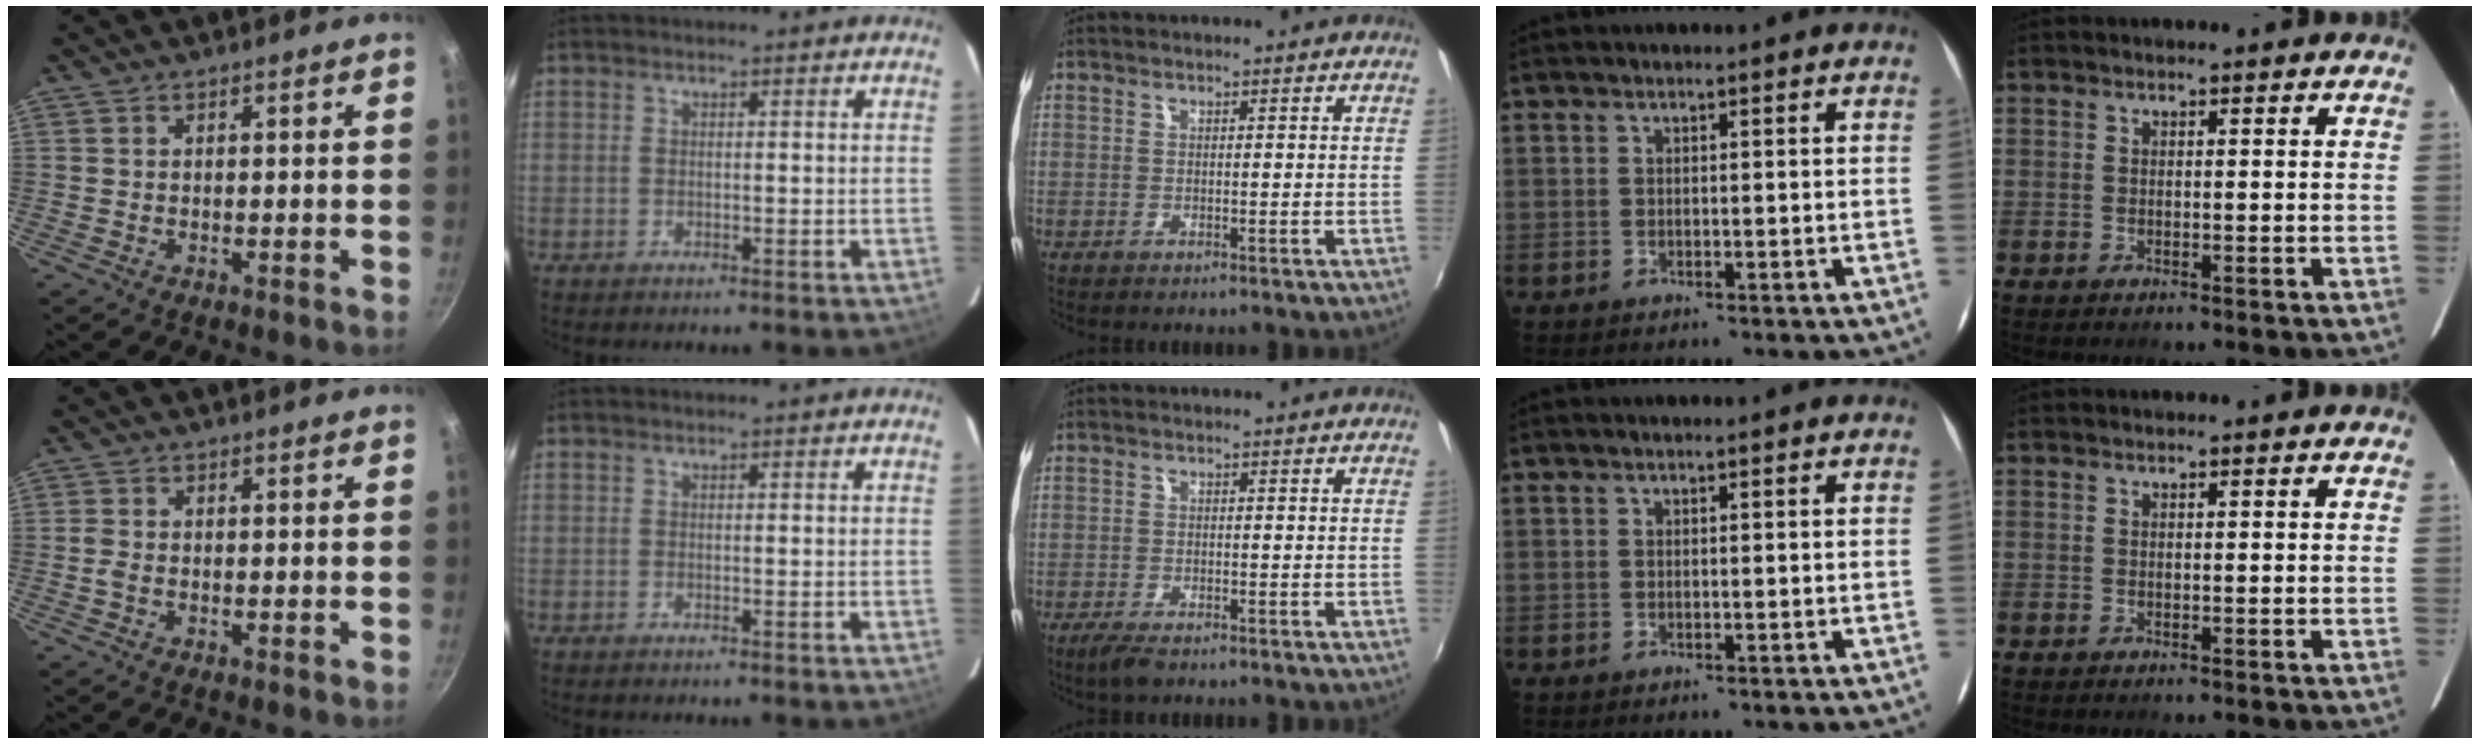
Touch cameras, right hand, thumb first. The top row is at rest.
{"thumb": {"total": 1.4, "force": [-0.5, 0.8, 1.0], "torque": [-0.028, 0.004, -0.014]}, "middle": {"total": 3.2, "force": [-2.4, 1.0, 1.9], "torque": [-0.049, -0.010, -0.045]}}